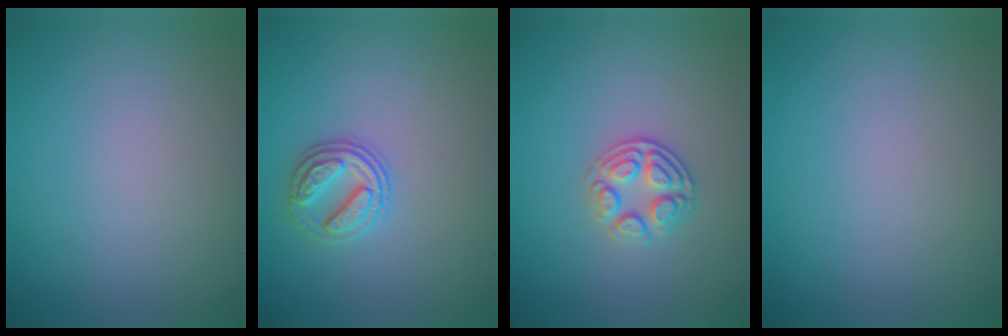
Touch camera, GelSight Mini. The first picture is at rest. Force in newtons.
{"total": 2.7, "press": 2.7, "slide": 0.7}
{"total": 2.6, "press": 2.5, "slide": 0.9}
{"total": 0.0}